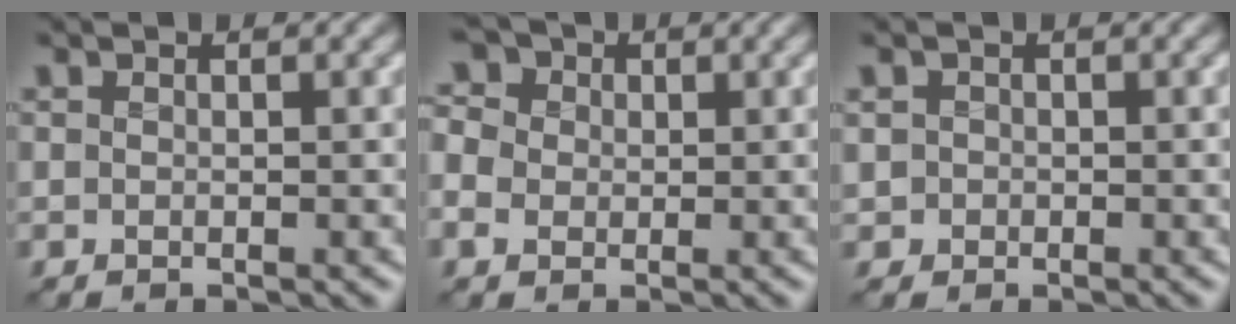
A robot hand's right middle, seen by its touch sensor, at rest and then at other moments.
{"total": 5.3, "force": [0.8, 4.5, 2.6], "torque": [-0.071, 0.025, 0.000]}
{"total": 1.0, "force": [0.0, 1.0, 0.0], "torque": [0.010, -0.001, 0.000]}